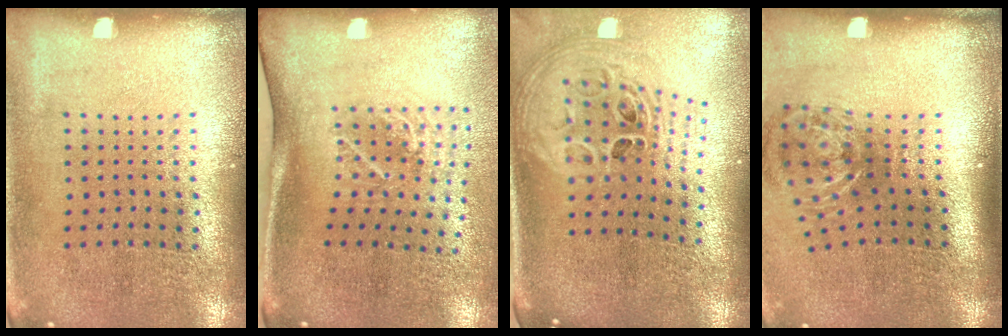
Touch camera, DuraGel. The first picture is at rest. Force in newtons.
{"total": 1.9, "press": 1.2, "slide": 1.5}
{"total": 2.6, "press": 1.9, "slide": 1.8}
{"total": 1.6, "press": 1.2, "slide": 1.1}